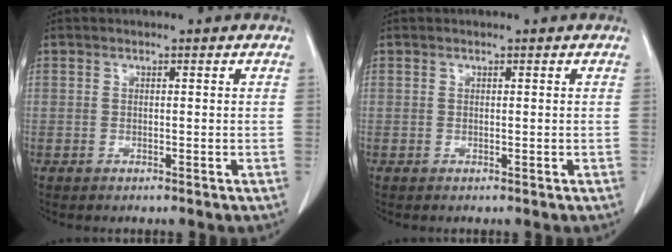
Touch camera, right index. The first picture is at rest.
{"total": 0.0}